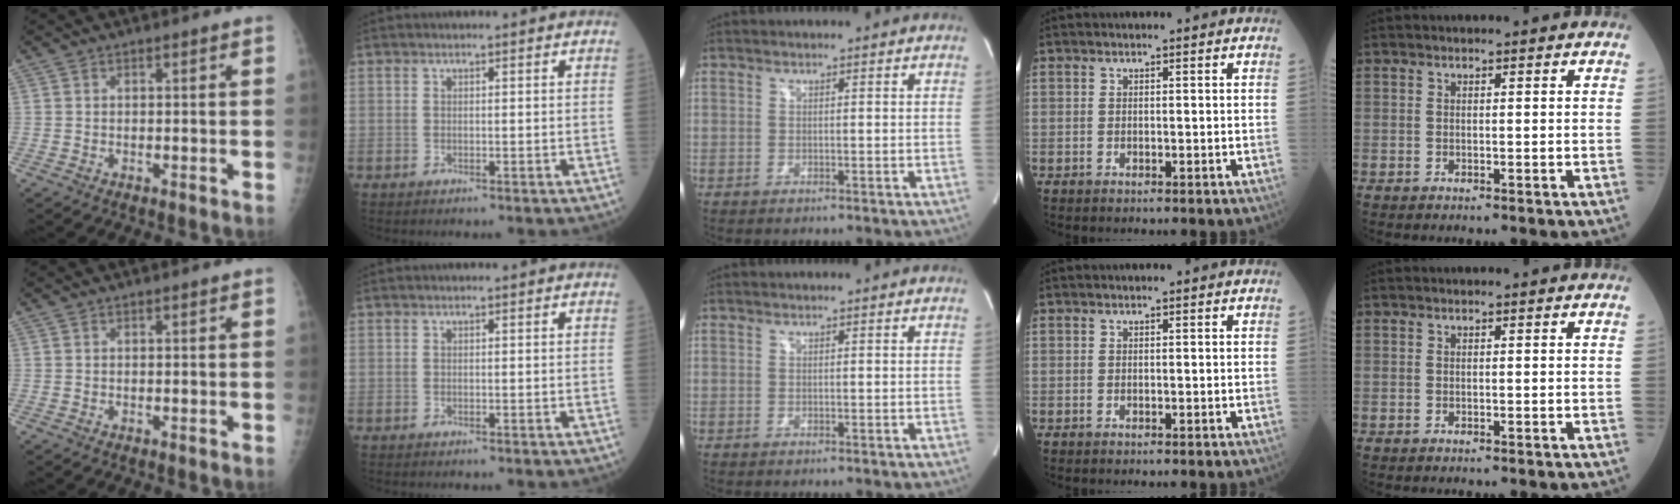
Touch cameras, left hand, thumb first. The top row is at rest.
{}